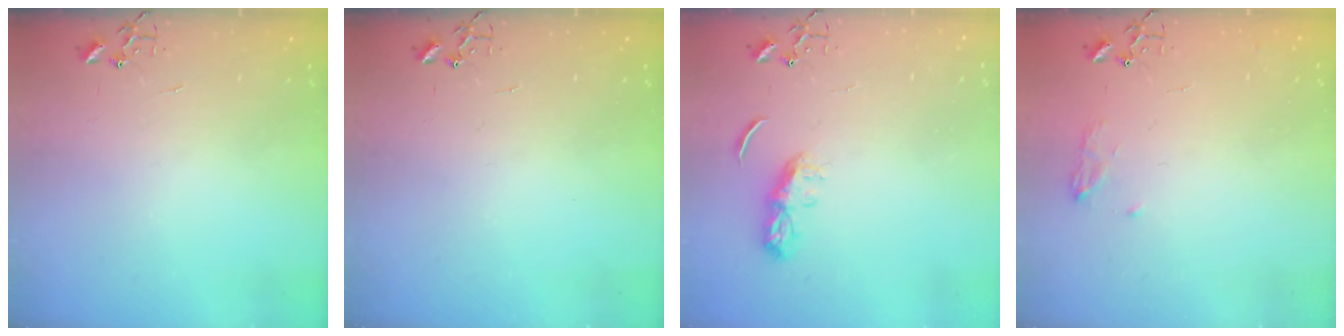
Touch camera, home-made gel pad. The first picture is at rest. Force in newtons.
{"total": 0.0}
{"total": 6.5, "press": 6.4, "slide": 0.6}
{"total": 8.4, "press": 8.4, "slide": 0.9}